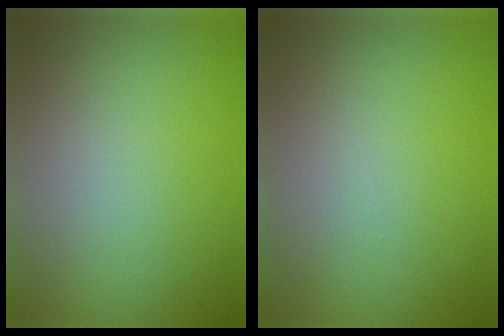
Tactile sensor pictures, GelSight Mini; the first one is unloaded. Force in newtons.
{"total": 0.0}